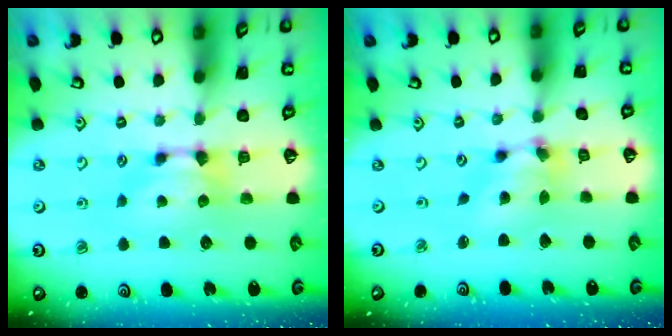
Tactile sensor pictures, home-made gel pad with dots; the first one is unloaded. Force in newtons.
{"total": 5.4, "press": 5.1, "slide": 1.7}